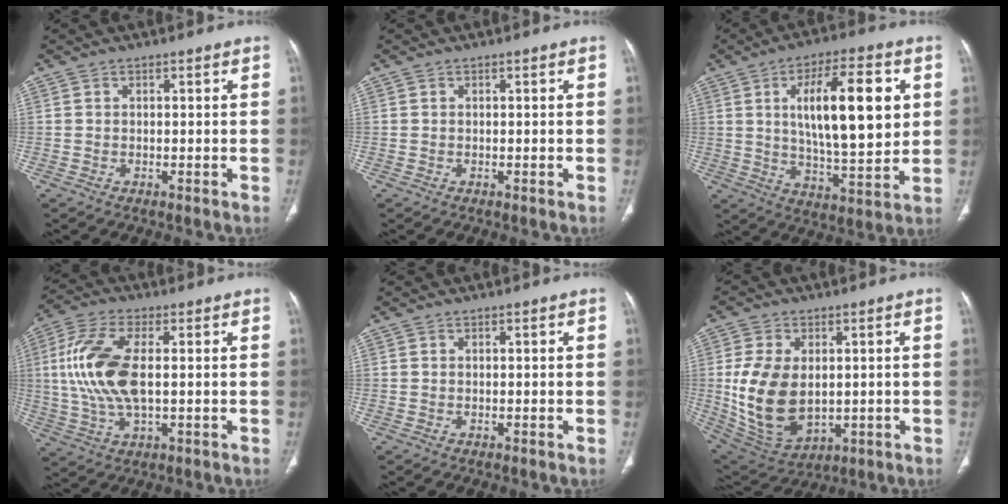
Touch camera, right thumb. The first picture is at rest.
{"total": 0.0}
{"total": 19.2, "force": [4.4, 6.8, 17.4], "torque": [-0.250, -0.016, 0.074]}
{"total": 13.5, "force": [1.2, 5.9, 12.1], "torque": [-0.273, 0.003, 0.025]}
{"total": 0.0}
{"total": 15.3, "force": [0.3, 9.9, 11.7], "torque": [-0.215, -0.010, 0.032]}